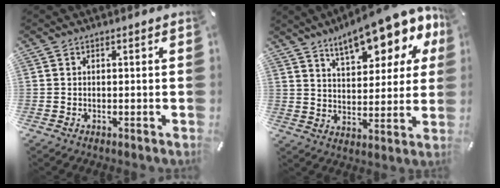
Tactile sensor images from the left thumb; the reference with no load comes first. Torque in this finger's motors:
{"motor_torque": [2.50, 2.50, 1.58, -1.19, 0.35]}